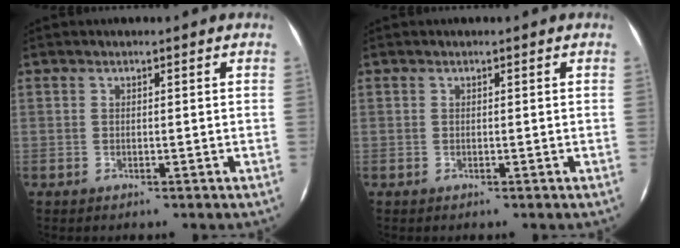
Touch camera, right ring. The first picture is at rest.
{"total": 0.0}